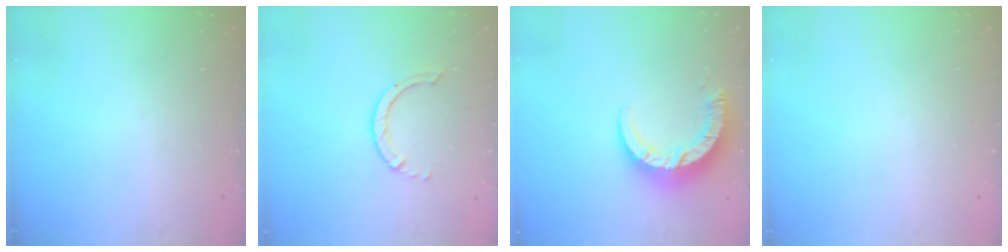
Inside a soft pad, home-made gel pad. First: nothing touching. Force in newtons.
{"total": 3.6, "press": 3.6, "slide": 0.6}
{"total": 9.0, "press": 9.0, "slide": 0.9}
{"total": 0.0}